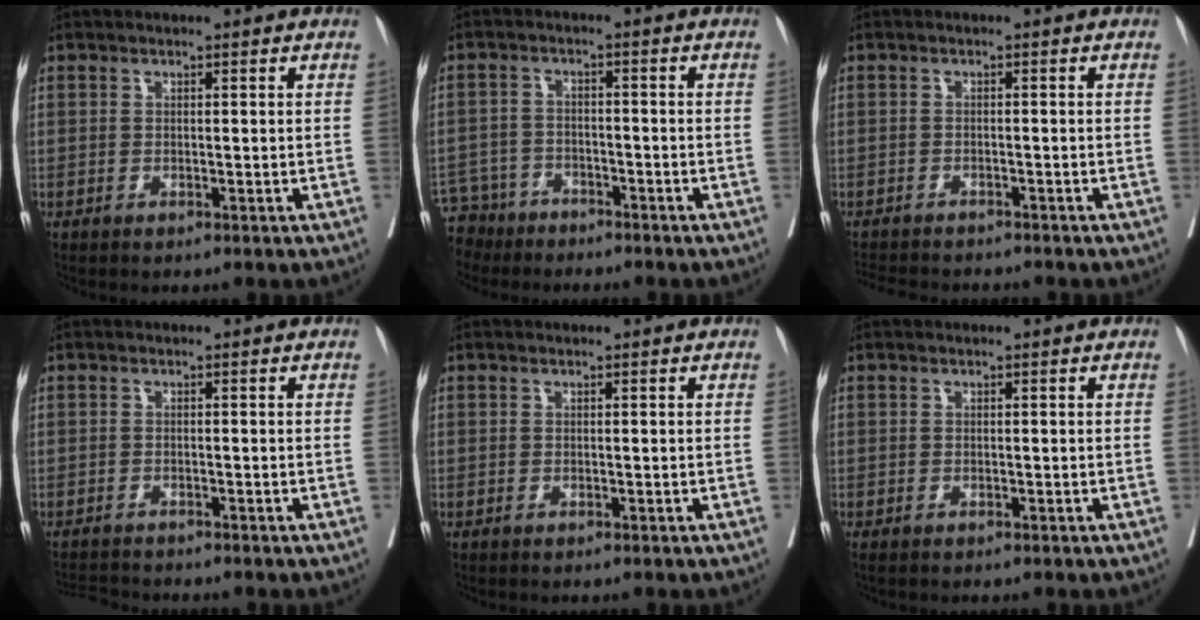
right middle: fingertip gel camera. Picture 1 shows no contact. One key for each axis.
{"total": 6.4, "fx": -5.7, "fy": 3.0, "fz": -0.3, "tx": 0.000, "ty": -0.006, "tz": -0.105}
{"total": 7.4, "fx": -6.9, "fy": 1.6, "fz": 2.4, "tx": -0.034, "ty": -0.007, "tz": -0.098}
{"total": 2.2, "fx": -2.2, "fy": -0.1, "fz": -0.3, "tx": 0.008, "ty": -0.014, "tz": -0.039}
{"total": 0.0}
{"total": 0.0}